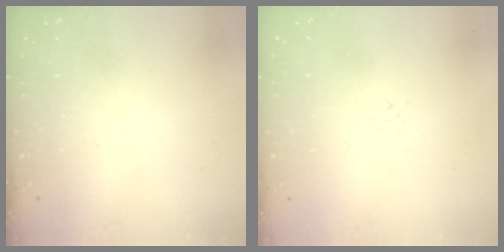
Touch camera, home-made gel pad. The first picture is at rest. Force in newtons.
{"total": 2.2, "press": 2.2, "slide": 0.4}